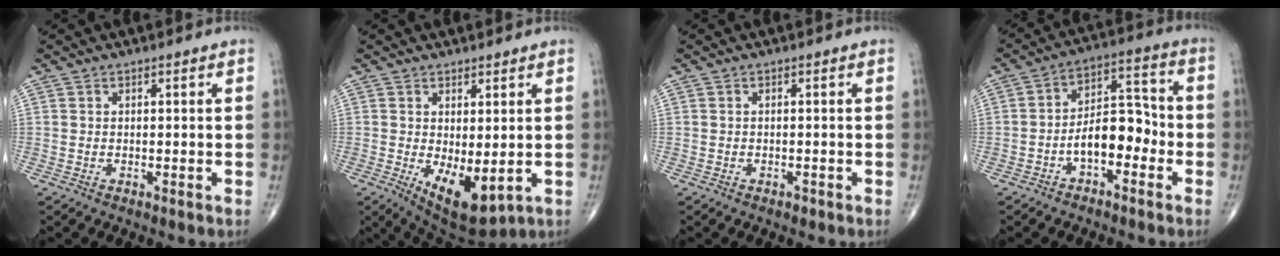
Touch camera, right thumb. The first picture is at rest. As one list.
[{"total": 9.3, "force": [-1.6, 4.1, 8.2], "torque": [-0.117, -0.022, -0.008]}, {"total": 0.6, "force": [-0.5, 0.3, 0.2], "torque": [-0.002, -0.002, -0.009]}, {"total": 9.5, "force": [-3.3, 5.2, 7.2], "torque": [-0.092, 0.044, -0.064]}]